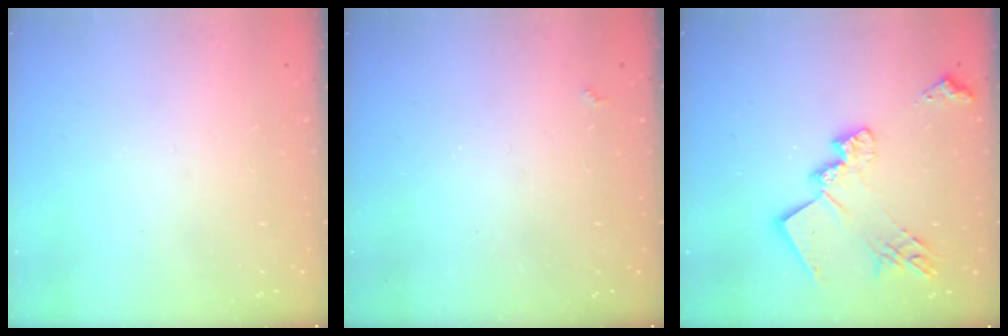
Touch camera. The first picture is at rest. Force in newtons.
{"total": 1.7, "press": 1.7, "slide": 0.4}
{"total": 18.0, "press": 18.0, "slide": 1.2}